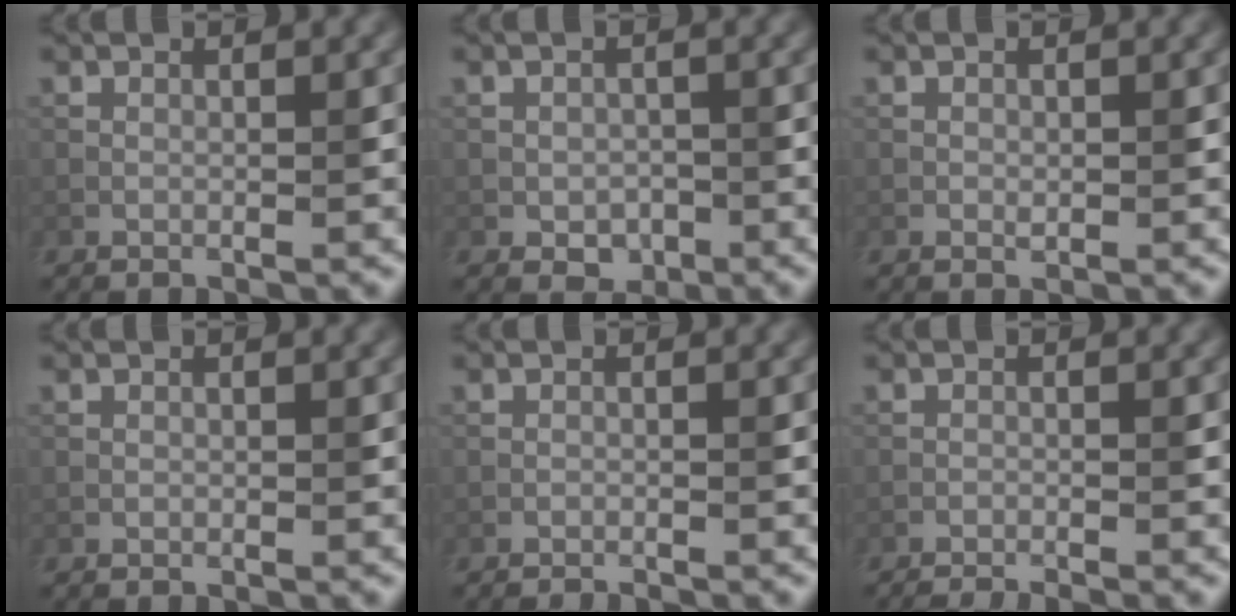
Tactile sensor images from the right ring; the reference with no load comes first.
{"total": 1.7, "force": [-0.9, 1.4, 0.5], "torque": [-0.008, -0.004, -0.010]}
{"total": 0.5, "force": [-0.3, 0.4, 0.2], "torque": [-0.002, -0.003, -0.002]}
{"total": 0.0}
{"total": 0.9, "force": [-0.8, 0.0, 0.2], "torque": [-0.004, 0.004, -0.014]}
{"total": 2.1, "force": [-1.7, 0.3, 1.2], "torque": [-0.013, 0.007, -0.032]}